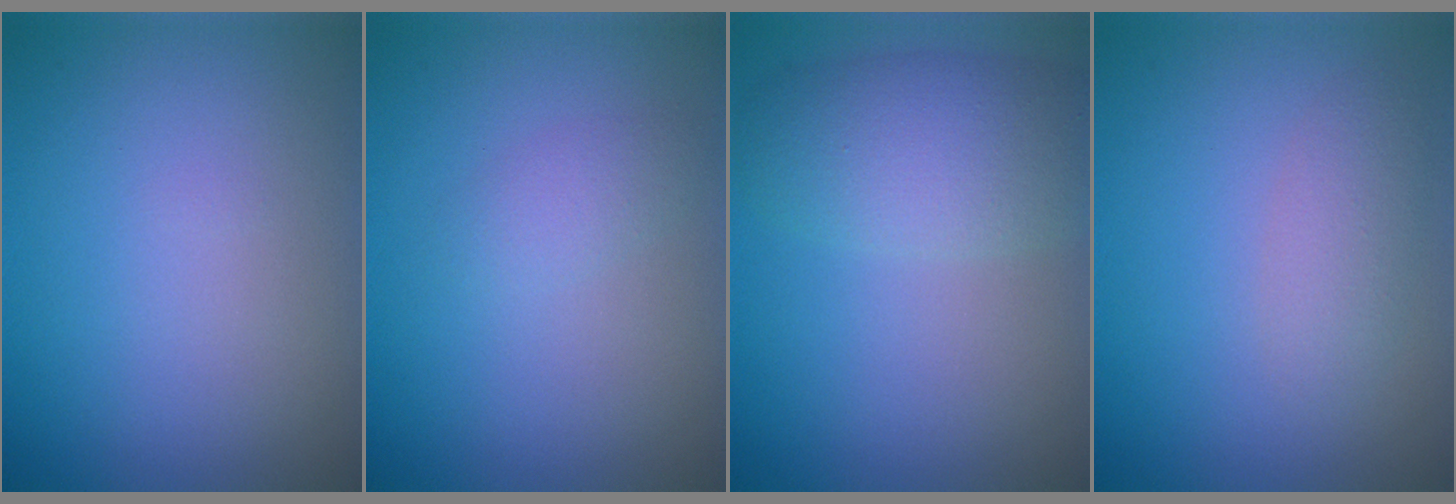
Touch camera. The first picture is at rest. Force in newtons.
{"total": 1.3, "press": 1.3, "slide": 0.0}
{"total": 4.6, "press": 4.6, "slide": 0.2}
{"total": 2.0, "press": 2.0, "slide": 0.1}